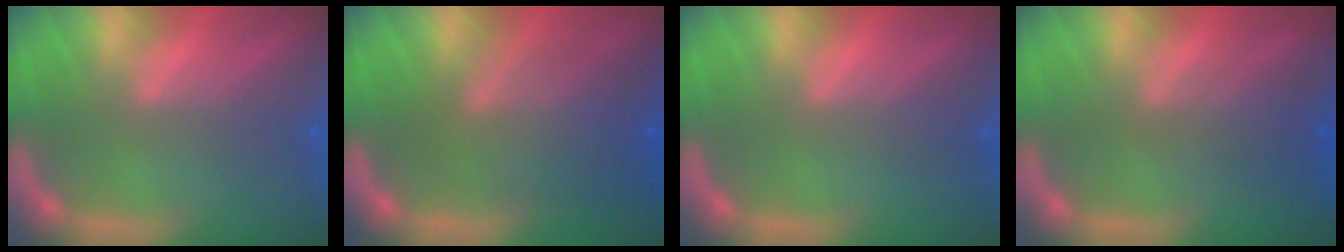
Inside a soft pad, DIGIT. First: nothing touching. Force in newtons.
{"total": 7.5}
{"total": 0.0}
{"total": 3.0}